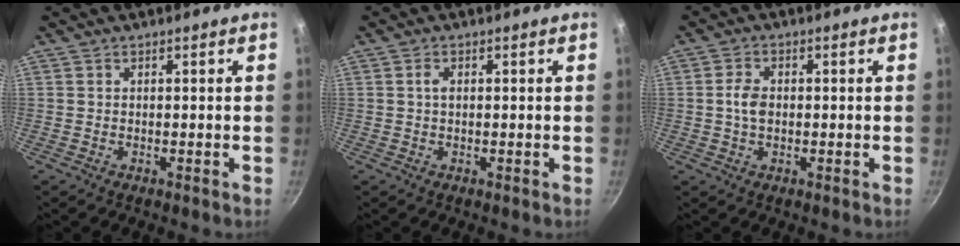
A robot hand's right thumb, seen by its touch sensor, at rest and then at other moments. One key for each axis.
{"total": 1.2, "fx": 0.2, "fy": 0.7, "fz": 1.0, "tx": -0.018, "ty": 0.002, "tz": 0.002}
{"total": 3.9, "fx": 0.0, "fy": 2.6, "fz": 2.9, "tx": -0.051, "ty": 0.008, "tz": -0.003}